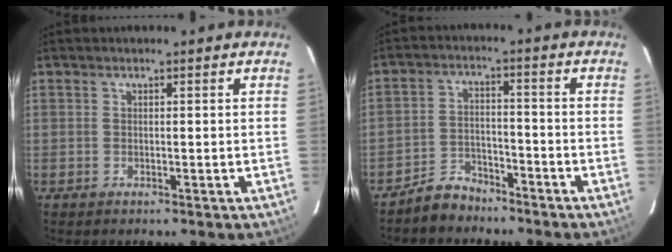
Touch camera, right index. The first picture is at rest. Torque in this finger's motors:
{"motor_torque": [0.00, -0.06, -0.19, -0.08]}